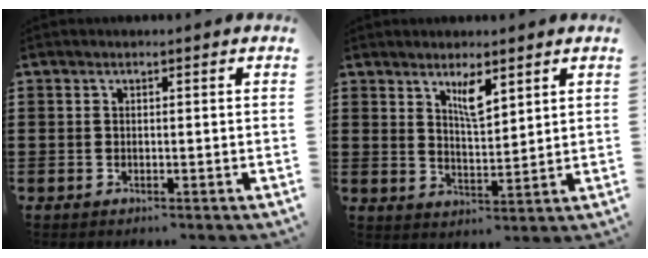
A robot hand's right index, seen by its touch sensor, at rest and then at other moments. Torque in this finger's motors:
{"motor_torque": [0.10, -0.09, 0.13, 0.04]}